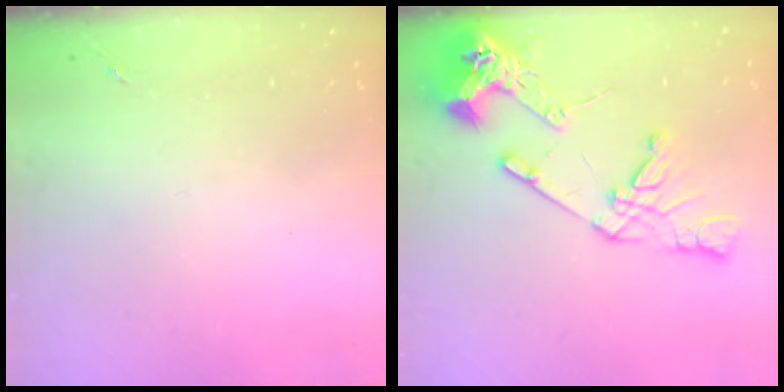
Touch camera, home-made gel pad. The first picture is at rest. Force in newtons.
{"total": 19.7, "press": 19.5, "slide": 2.6}